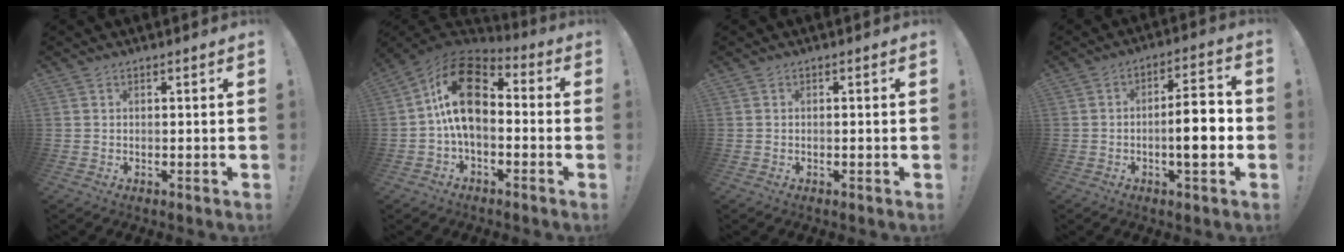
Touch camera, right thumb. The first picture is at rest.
{"total": 17.5, "force": [1.9, 11.0, 13.5], "torque": [-0.240, 0.013, 0.035]}
{"total": 0.5, "force": [-0.3, -0.1, 0.3], "torque": [-0.005, -0.001, -0.006]}
{"total": 10.8, "force": [-2.1, 3.0, 10.2], "torque": [-0.142, 0.007, -0.039]}